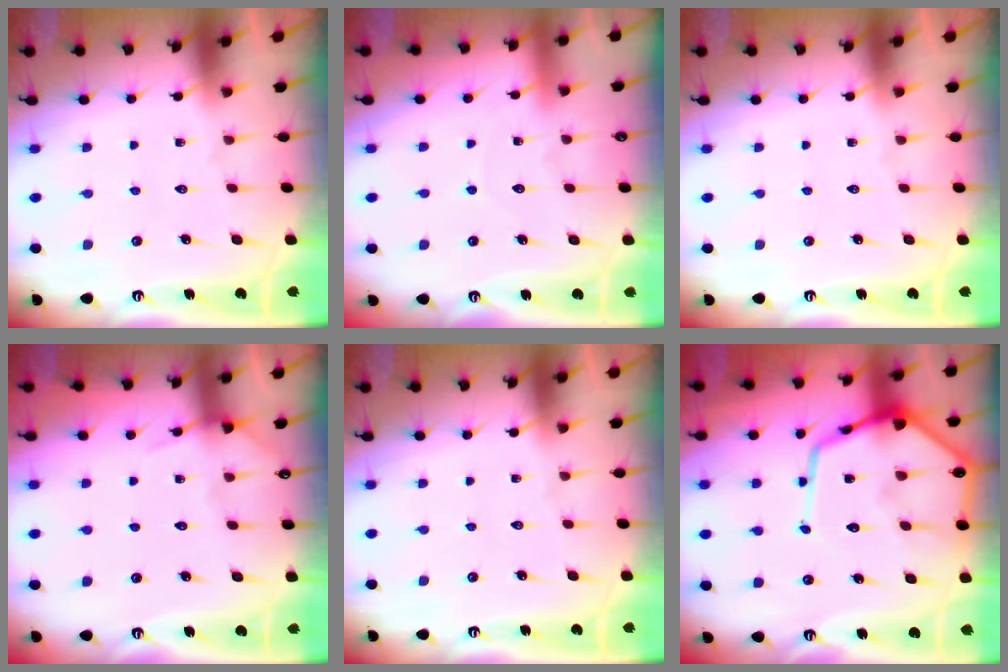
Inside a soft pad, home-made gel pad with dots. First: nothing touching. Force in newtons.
{"total": 3.3, "press": 3.3, "slide": 0.3}
{"total": 0.0}
{"total": 4.6, "press": 4.6, "slide": 0.5}
{"total": 0.0}
{"total": 17.4, "press": 17.3, "slide": 1.6}